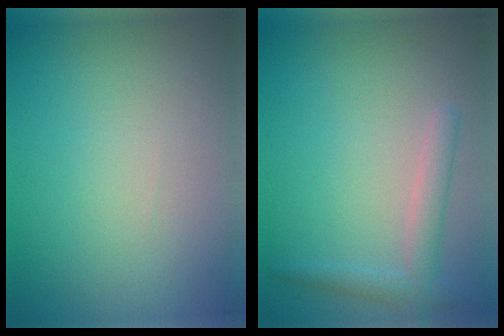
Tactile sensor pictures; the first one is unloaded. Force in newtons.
{"total": 2.3, "press": 2.2, "slide": 0.2}